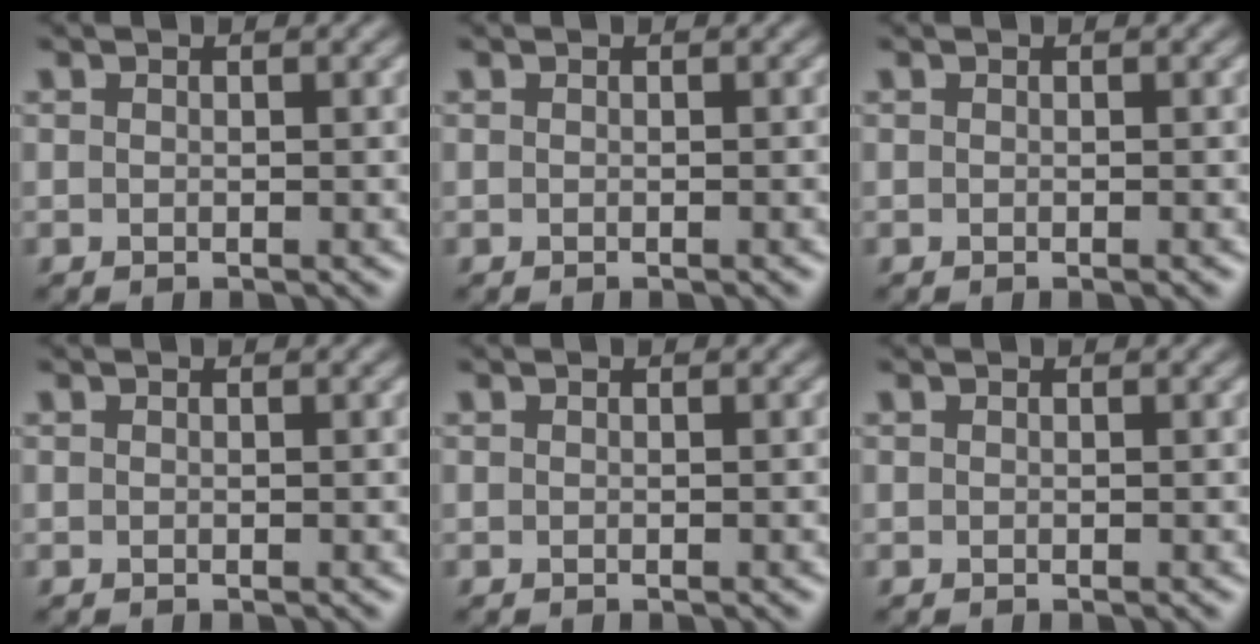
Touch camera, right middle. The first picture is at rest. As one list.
[{"total": 0.0}, {"total": 0.0}, {"total": 0.0}, {"total": 0.0}, {"total": 0.0}]